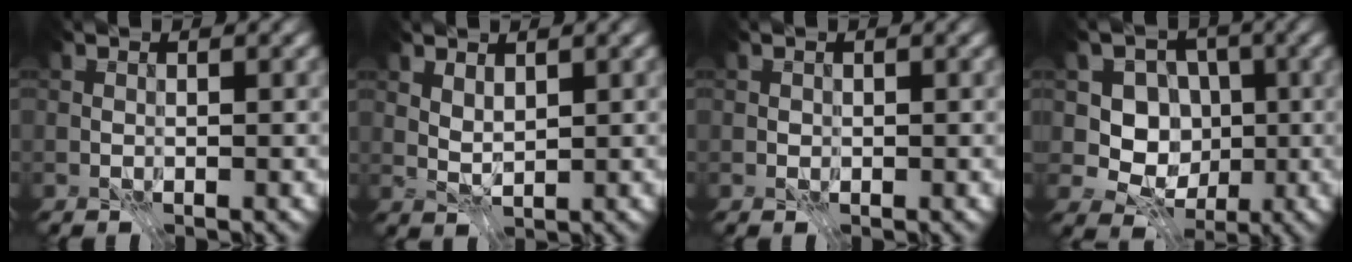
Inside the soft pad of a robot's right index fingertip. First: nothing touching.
{"total": 1.5, "force": [0.9, 0.6, 1.1], "torque": [-0.021, -0.004, 0.019]}
{"total": 0.0}
{"total": 7.0, "force": [0.3, 6.2, 3.2], "torque": [-0.037, 0.011, -0.018]}